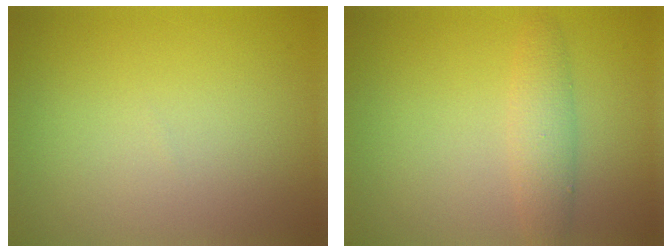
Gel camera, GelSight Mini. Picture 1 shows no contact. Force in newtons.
{"total": 2.4, "press": 2.4, "slide": 0.2}